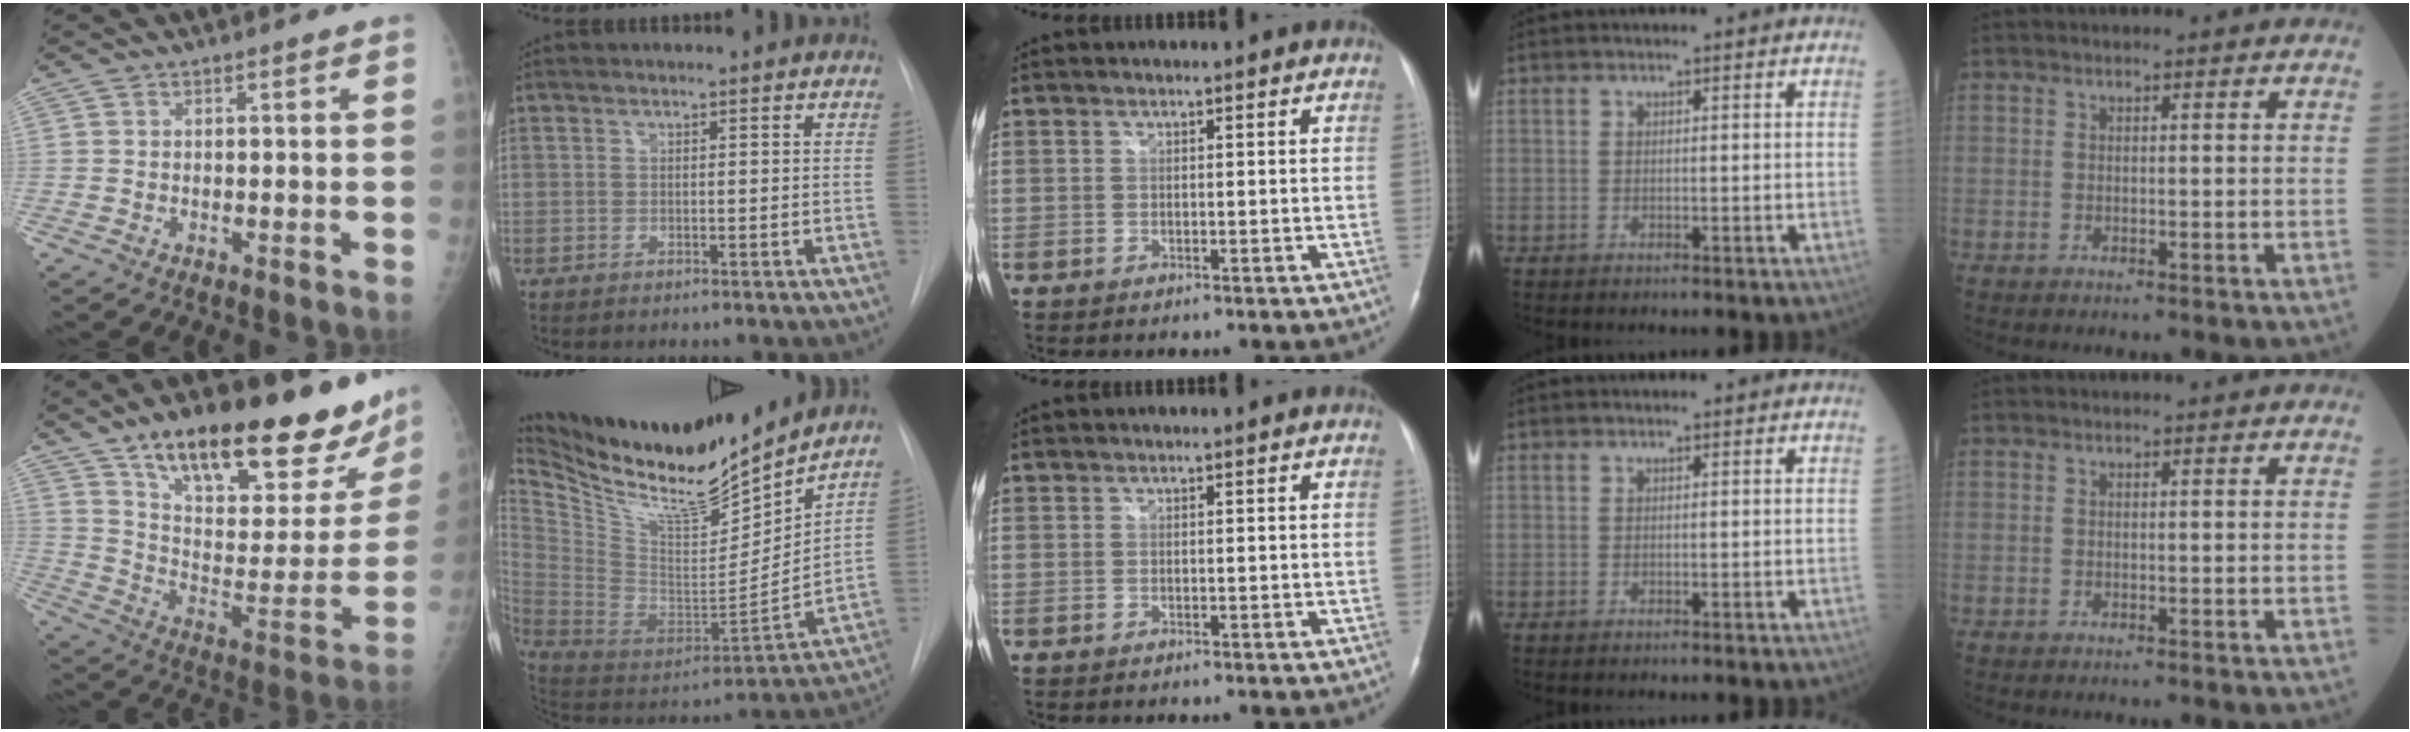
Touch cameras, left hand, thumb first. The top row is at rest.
{"thumb": {"total": 30.0, "force": [21.4, 9.5, 18.7], "torque": [-0.242, -0.072, 0.325]}, "index": {"total": 21.9, "force": [19.3, 3.2, 9.9], "torque": [-0.189, -0.037, 0.332]}}